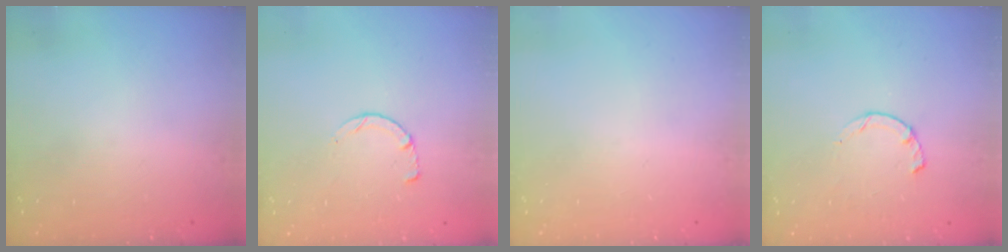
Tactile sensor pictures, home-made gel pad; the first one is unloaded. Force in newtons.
{"total": 2.5, "press": 2.5, "slide": 0.3}
{"total": 0.0}
{"total": 2.3, "press": 2.3, "slide": 0.4}